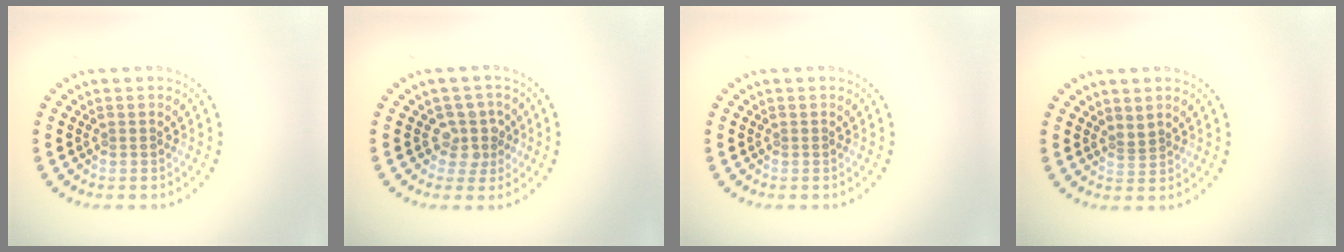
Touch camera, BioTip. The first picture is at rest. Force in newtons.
{"total": 2.4, "press": 1.9, "slide": 1.5}
{"total": 0.0}
{"total": 0.8, "press": 0.5, "slide": 0.7}